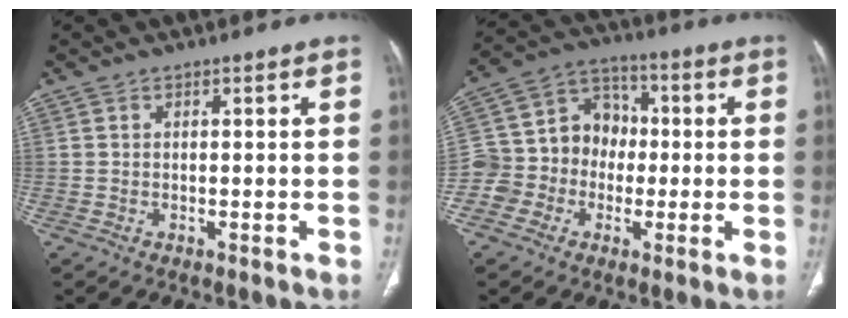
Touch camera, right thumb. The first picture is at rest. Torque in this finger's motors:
{"motor_torque": [0.34, 0.19, 0.53, -0.33, 0.01]}